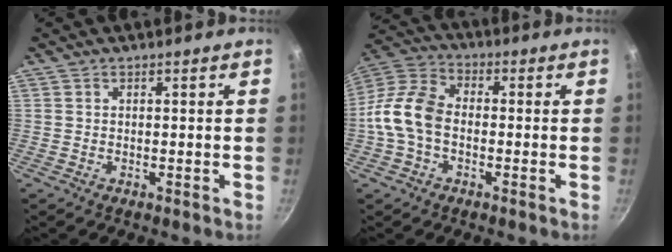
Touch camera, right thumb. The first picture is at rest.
{"total": 10.9, "force": [-1.8, 7.3, 7.9], "torque": [-0.145, 0.035, -0.055]}